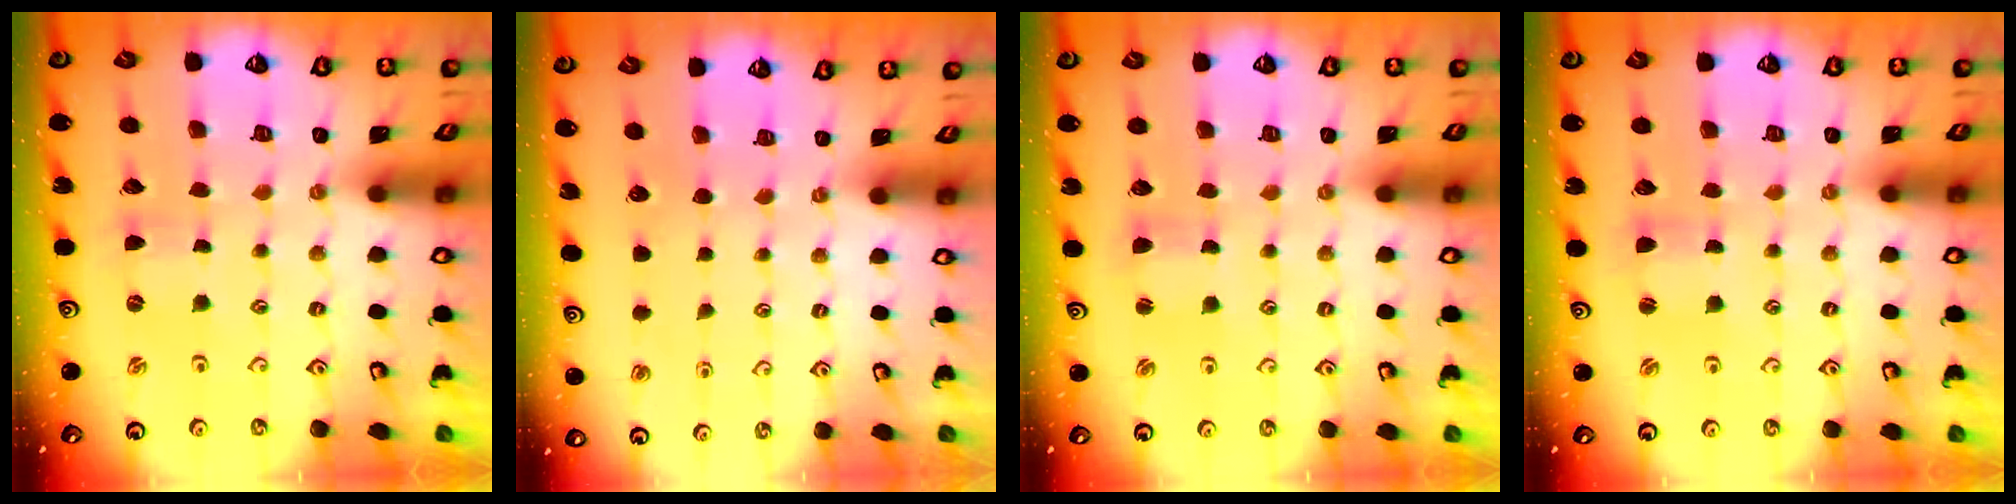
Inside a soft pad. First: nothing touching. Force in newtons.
{"total": 0.0}
{"total": 1.5, "press": 1.5, "slide": 0.3}
{"total": 1.2, "press": 1.2, "slide": 0.3}